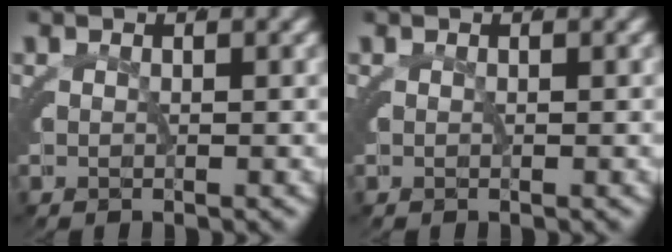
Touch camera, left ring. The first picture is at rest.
{"total": 0.0}